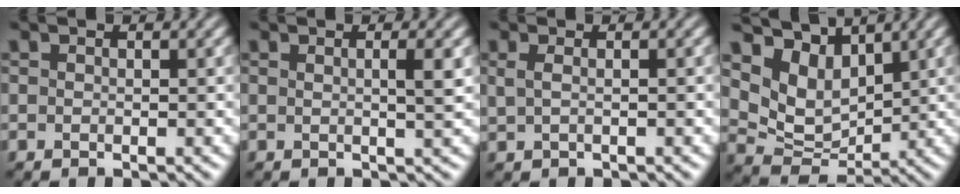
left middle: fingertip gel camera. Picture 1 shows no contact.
{"total": 1.8, "force": [-0.2, 0.5, 1.8], "torque": [-0.017, 0.007, -0.007]}
{"total": 1.2, "force": [0.1, 0.6, 1.1], "torque": [-0.016, -0.001, 0.000]}
{"total": 5.6, "force": [3.4, 3.5, 2.8], "torque": [-0.061, 0.006, 0.061]}